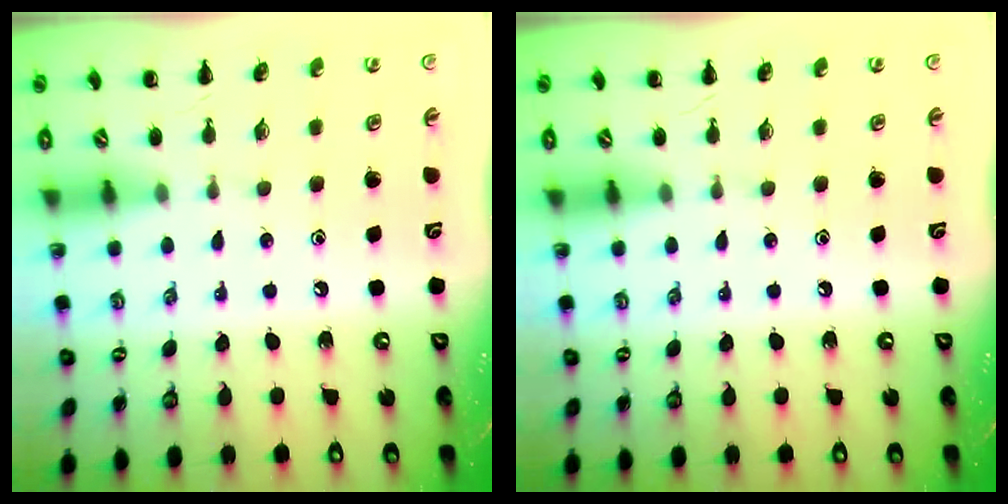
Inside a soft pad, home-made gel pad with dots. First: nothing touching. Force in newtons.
{"total": 0.0}